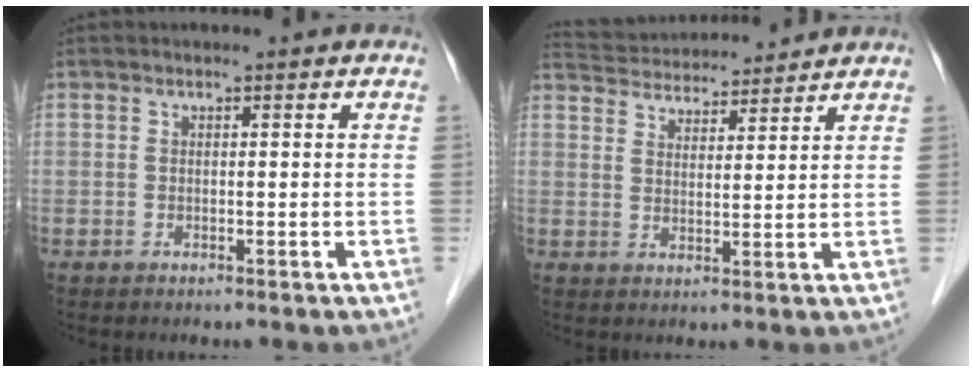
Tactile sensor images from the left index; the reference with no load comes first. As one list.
[{"total": 11.1, "force": [10.6, 1.8, 2.7], "torque": [-0.052, 0.027, 0.168]}]